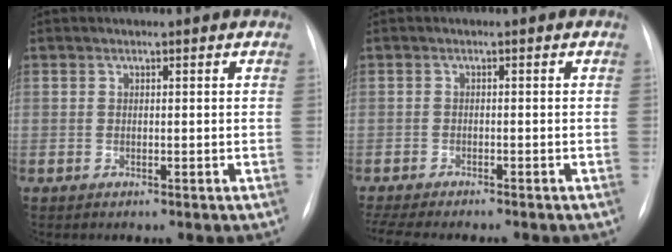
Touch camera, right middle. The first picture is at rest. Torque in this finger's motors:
{"motor_torque": [0.24, -0.28, 0.08, 0.05]}